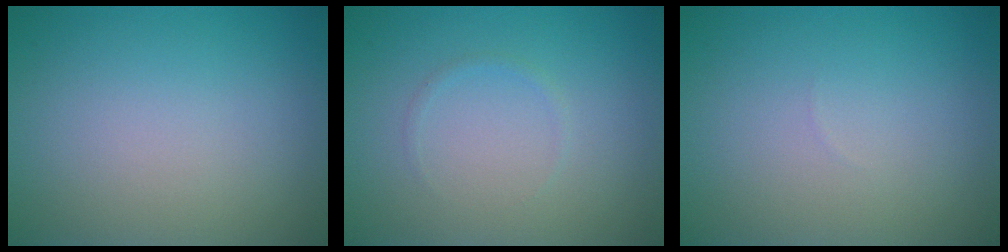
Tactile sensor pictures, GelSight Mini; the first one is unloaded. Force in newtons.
{"total": 0.5, "press": 0.5, "slide": 0.0}
{"total": 0.0}